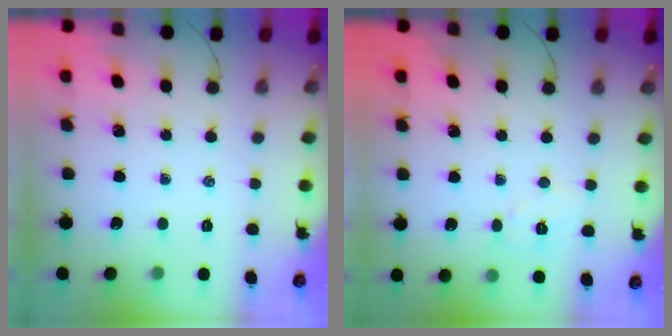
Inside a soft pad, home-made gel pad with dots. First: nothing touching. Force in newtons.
{"total": 4.0, "press": 3.9, "slide": 0.9}